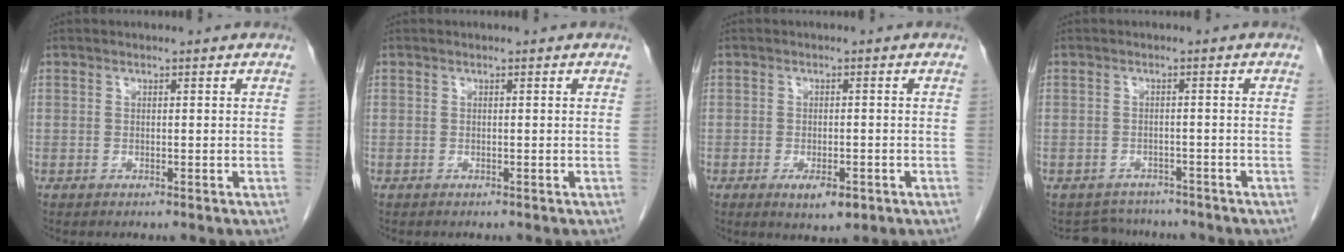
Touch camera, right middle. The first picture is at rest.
{"total": 0.0}
{"total": 3.9, "force": [-2.0, 1.5, 3.1], "torque": [-0.048, -0.002, -0.021]}
{"total": 4.8, "force": [-4.3, 2.0, -0.4], "torque": [0.008, 0.009, -0.059]}